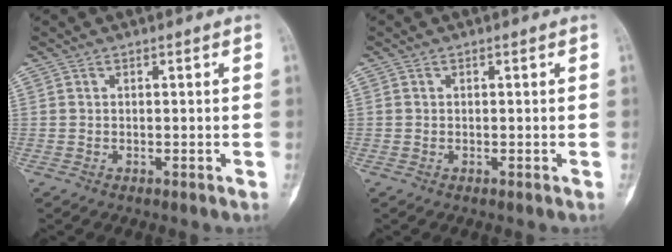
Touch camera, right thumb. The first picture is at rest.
{"total": 0.0}